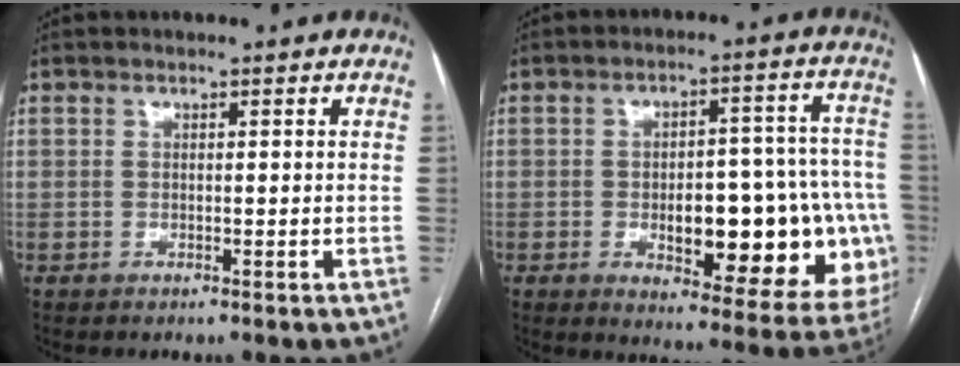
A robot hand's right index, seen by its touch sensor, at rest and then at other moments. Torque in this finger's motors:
{"motor_torque": [1.07, -0.67, 0.39, 0.13]}